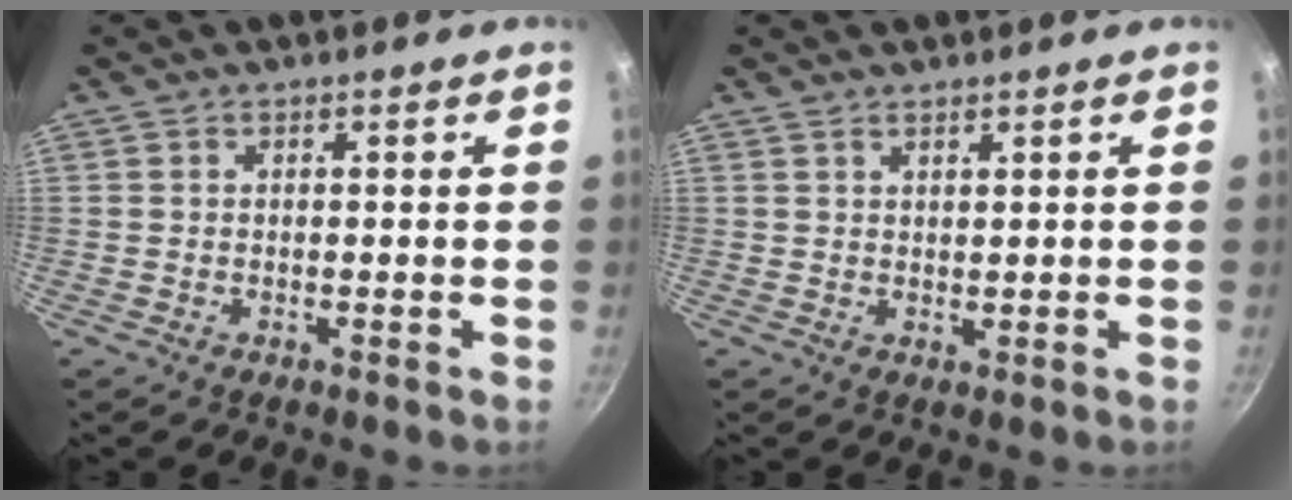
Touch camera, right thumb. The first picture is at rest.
{"total": 1.3, "force": [1.1, 0.1, 0.7], "torque": [-0.006, -0.015, 0.015]}